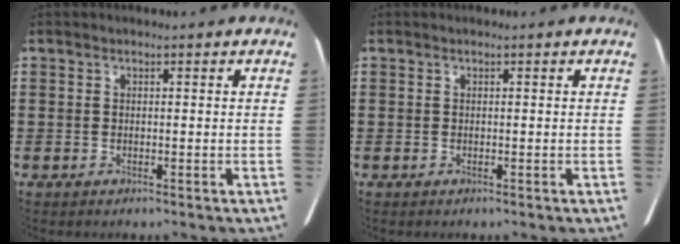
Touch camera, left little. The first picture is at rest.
{"total": 0.0}